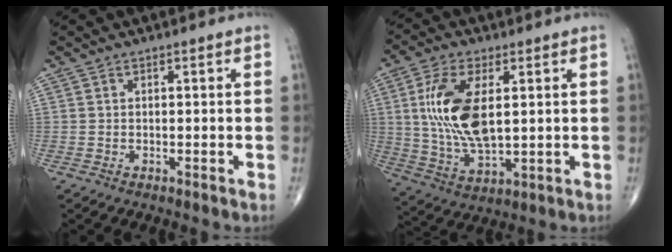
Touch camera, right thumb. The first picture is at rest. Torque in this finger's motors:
{"motor_torque": [1.22, 3.68, 1.75, 0.26, 0.23]}